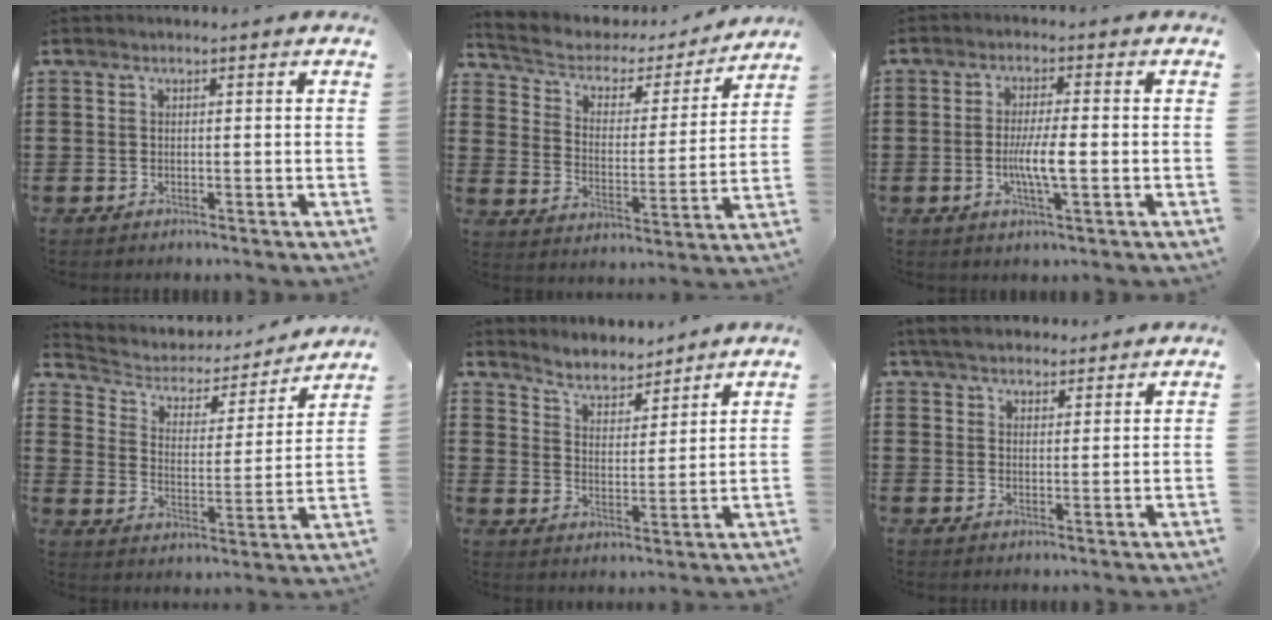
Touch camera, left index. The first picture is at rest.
{"total": 3.7, "force": [2.8, 2.0, 1.2], "torque": [-0.047, -0.022, 0.038]}
{"total": 5.5, "force": [-1.0, 0.8, 5.4], "torque": [-0.106, -0.005, -0.023]}
{"total": 3.3, "force": [2.7, 1.9, 0.7], "torque": [-0.039, -0.020, 0.036]}
{"total": 4.4, "force": [4.3, 0.6, 0.5], "torque": [-0.030, -0.026, 0.074]}
{"total": 4.2, "force": [3.7, 1.5, 1.2], "torque": [-0.036, -0.002, 0.071]}